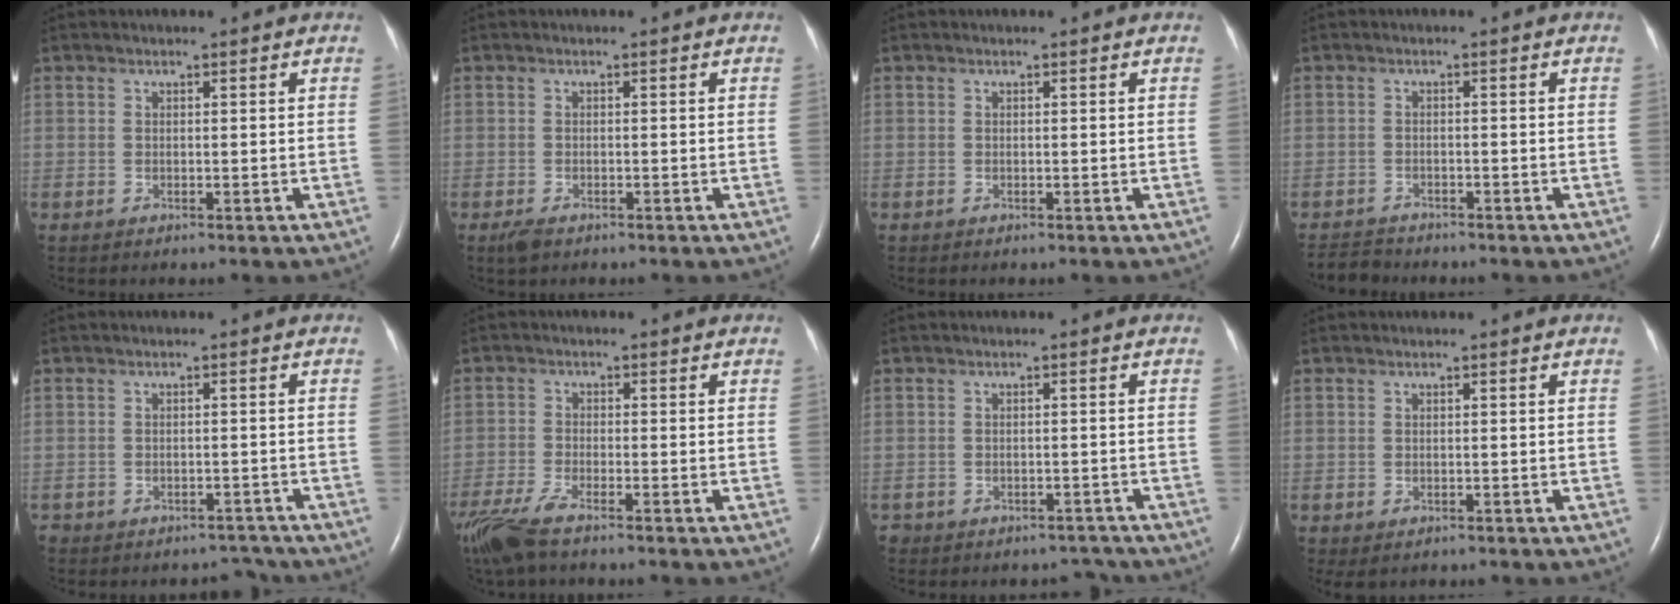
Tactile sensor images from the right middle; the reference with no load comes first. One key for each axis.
{"total": 1.7, "fx": -1.1, "fy": 0.8, "fz": 1.1, "tx": -0.028, "ty": -0.003, "tz": -0.017}
{"total": 0.0}
{"total": 2.9, "fx": -2.8, "fy": 0.6, "fz": -0.4, "tx": 0.002, "ty": -0.012, "tz": -0.050}
{"total": 4.5, "fx": -4.0, "fy": 2.0, "fz": -0.4, "tx": 0.013, "ty": 0.010, "tz": -0.060}
{"total": 8.2, "fx": -6.4, "fy": 1.3, "fz": 4.9, "tx": -0.108, "ty": -0.023, "tz": -0.124}
{"total": 4.7, "fx": -4.0, "fy": 2.4, "fz": -0.3, "tx": 0.013, "ty": 0.013, "tz": -0.057}
{"total": 0.8, "fx": -0.3, "fy": 0.5, "fz": 0.4, "tx": -0.011, "ty": -0.001, "tz": 0.002}